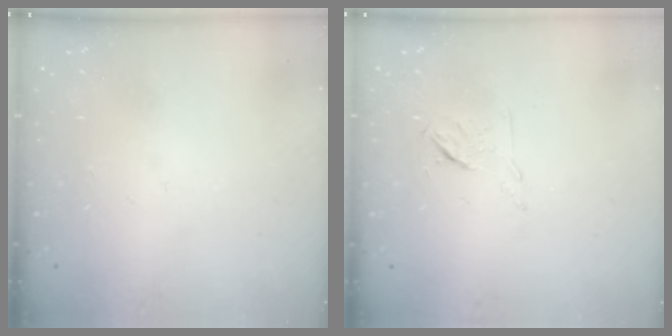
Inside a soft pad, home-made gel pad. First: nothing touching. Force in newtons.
{"total": 5.8, "press": 5.7, "slide": 1.2}